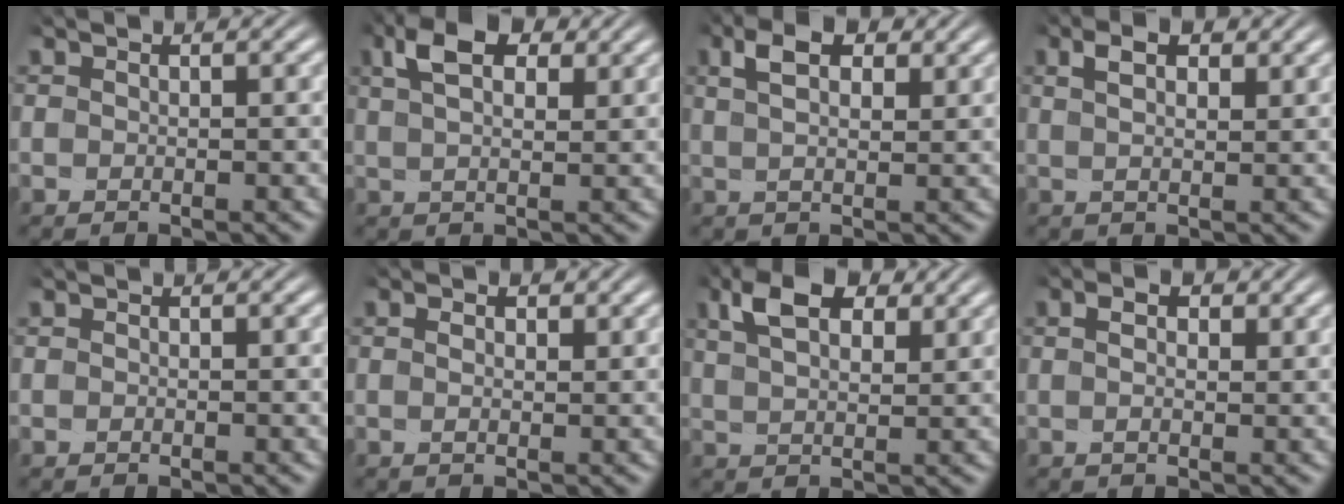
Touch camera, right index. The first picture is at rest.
{"total": 5.6, "force": [2.3, 3.4, 3.9], "torque": [-0.081, 0.001, 0.033]}
{"total": 4.6, "force": [1.8, 2.8, 3.1], "torque": [-0.063, 0.002, 0.024]}
{"total": 3.1, "force": [1.2, 2.0, 2.1], "torque": [-0.038, 0.003, 0.016]}
{"total": 0.0}
{"total": 0.9, "force": [-0.1, 0.5, 0.7], "torque": [-0.019, -0.005, -0.001]}
{"total": 6.3, "force": [2.9, 3.9, 4.0], "torque": [-0.088, 0.002, 0.044]}
{"total": 2.0, "force": [0.3, 1.3, 1.4], "torque": [-0.025, -0.002, 0.002]}